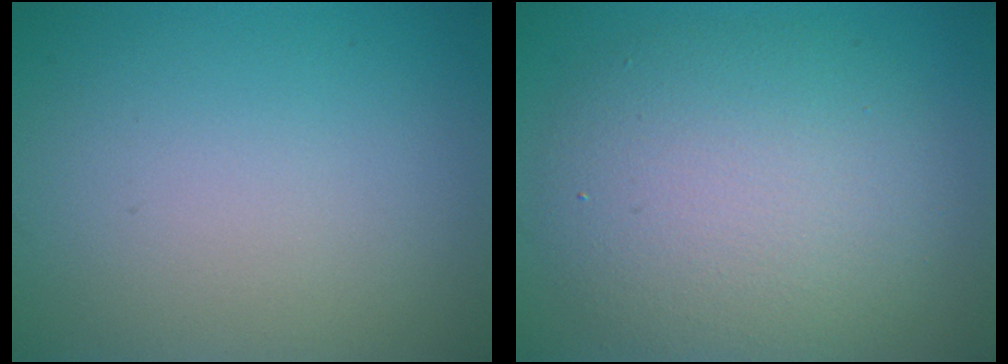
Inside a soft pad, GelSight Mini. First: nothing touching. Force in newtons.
{"total": 7.5, "press": 7.5, "slide": 0.8}